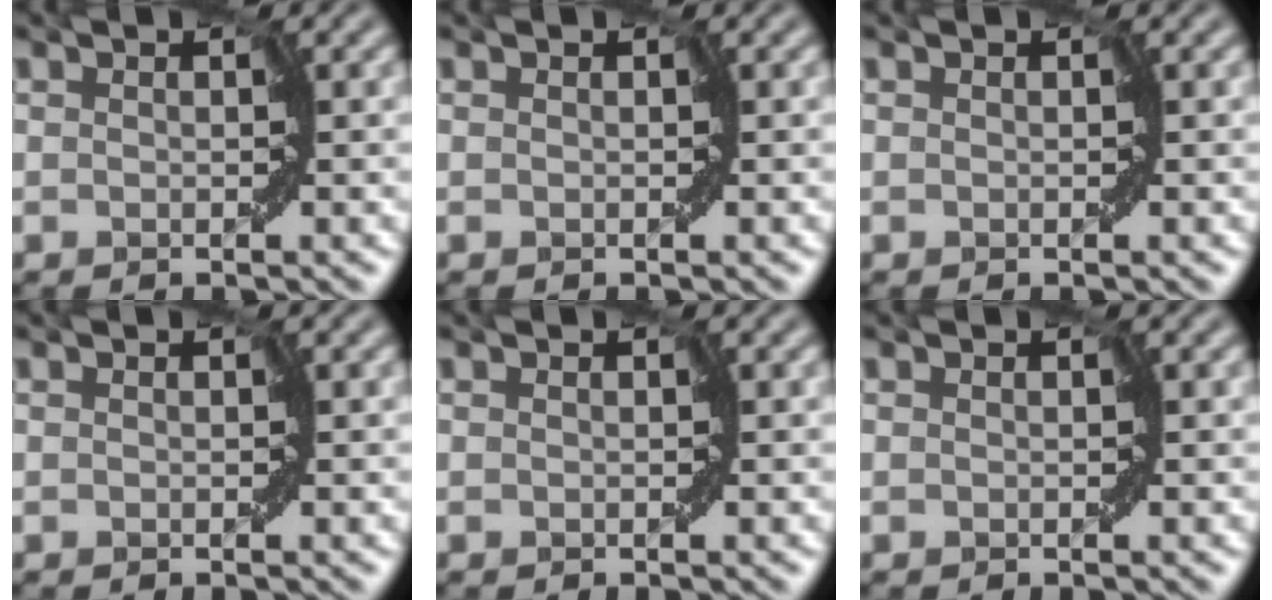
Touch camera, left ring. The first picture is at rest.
{"total": 0.0}
{"total": 0.0}
{"total": 0.0}
{"total": 0.0}
{"total": 0.0}